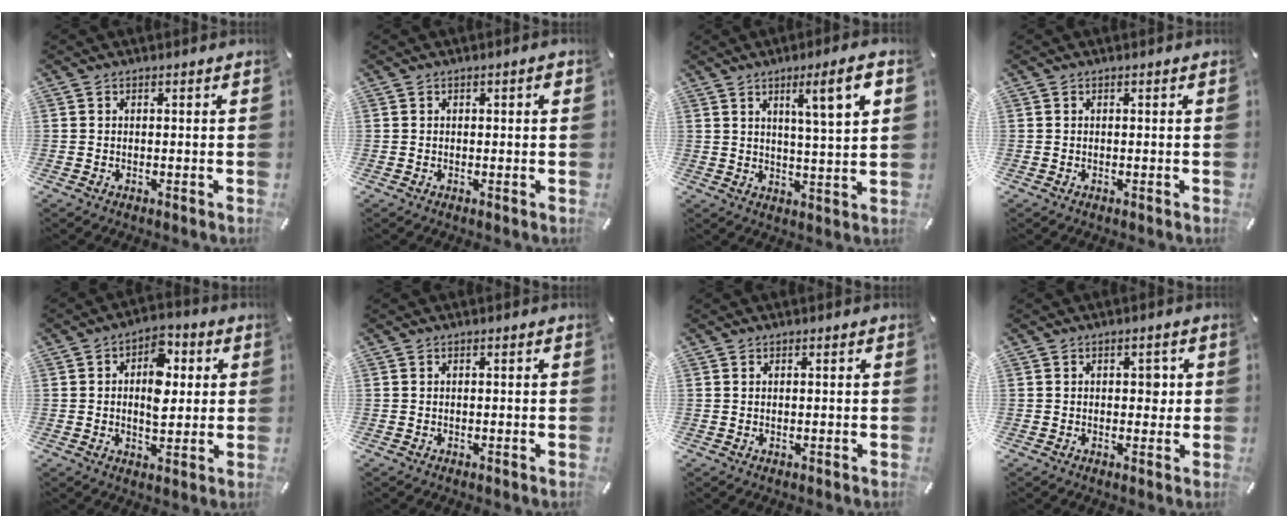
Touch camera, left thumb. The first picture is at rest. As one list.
[{"total": 1.0, "force": [0.2, 0.5, 0.9], "torque": [-0.016, 0.005, 0.001]}, {"total": 10.1, "force": [4.7, 1.1, 8.8], "torque": [-0.137, -0.014, 0.067]}, {"total": 0.0}, {"total": 10.3, "force": [1.7, 6.7, 7.6], "torque": [-0.101, 0.000, 0.027]}, {"total": 0.0}, {"total": 0.7, "force": [0.3, 0.0, 0.6], "torque": [-0.012, -0.001, 0.005]}, {"total": 3.0, "force": [0.3, 2.0, 2.2], "torque": [-0.020, -0.001, -0.003]}]